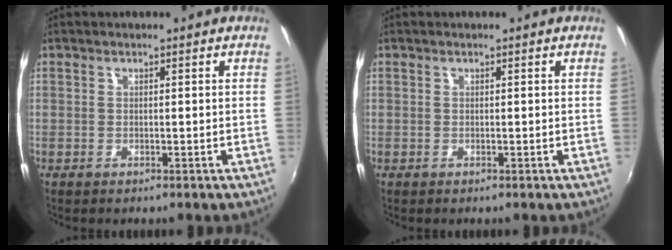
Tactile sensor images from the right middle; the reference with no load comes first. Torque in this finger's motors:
{"motor_torque": [0.00, 0.00, 0.00, 0.00]}